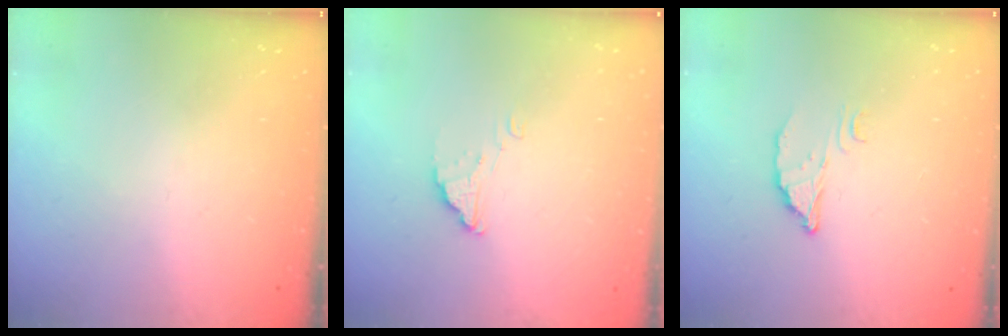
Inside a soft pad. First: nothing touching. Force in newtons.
{"total": 2.2, "press": 2.2, "slide": 0.1}
{"total": 2.8, "press": 2.8, "slide": 0.2}